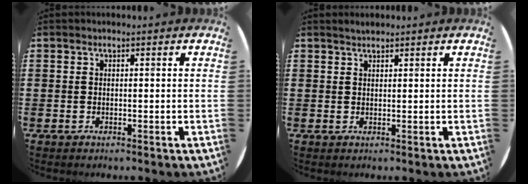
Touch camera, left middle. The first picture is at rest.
{"total": 1.1, "force": [1.1, 0.1, 0.1], "torque": [-0.002, 0.001, 0.020]}